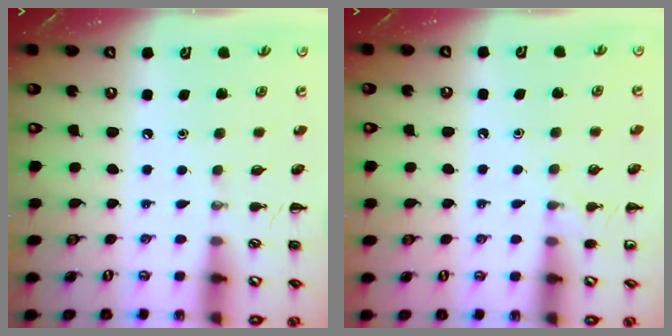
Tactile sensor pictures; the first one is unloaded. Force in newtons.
{"total": 4.7, "press": 4.5, "slide": 1.6}